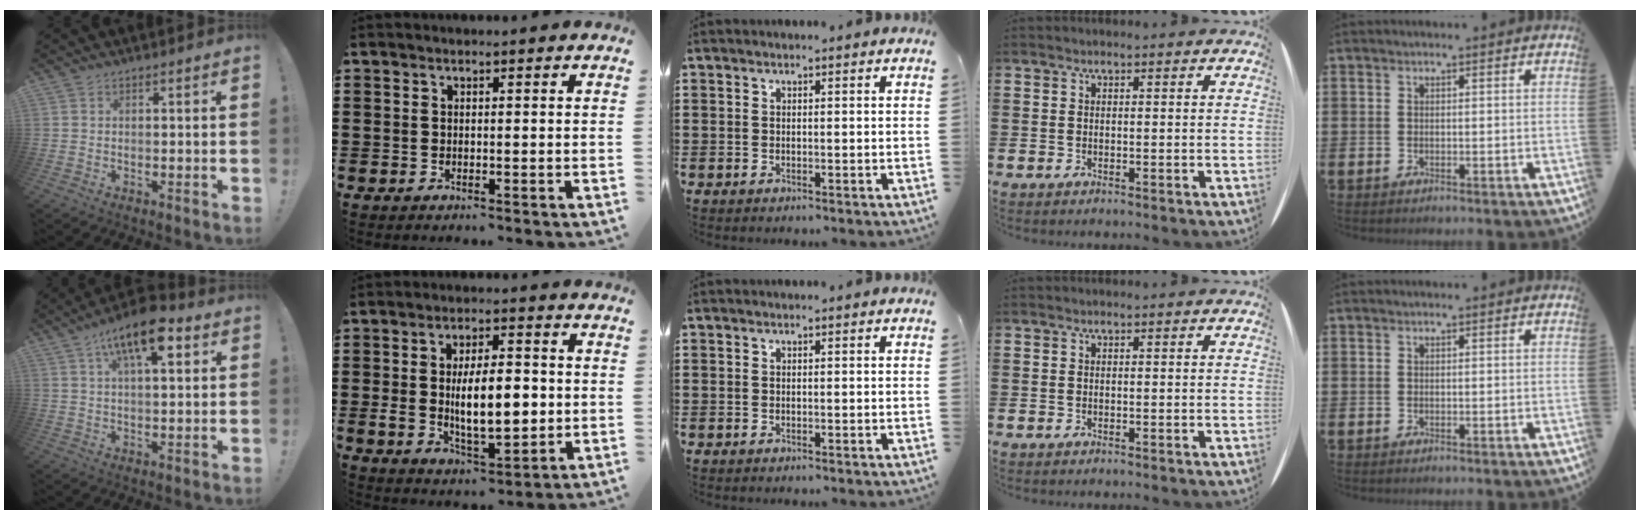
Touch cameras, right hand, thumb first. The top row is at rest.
{"thumb": {"total": 12.0, "force": [5.6, 4.7, 9.5], "torque": [-0.150, -0.017, 0.095]}, "index": {"total": 10.0, "force": [0.0, 4.8, 8.8], "torque": [-0.163, 0.000, -0.006]}}